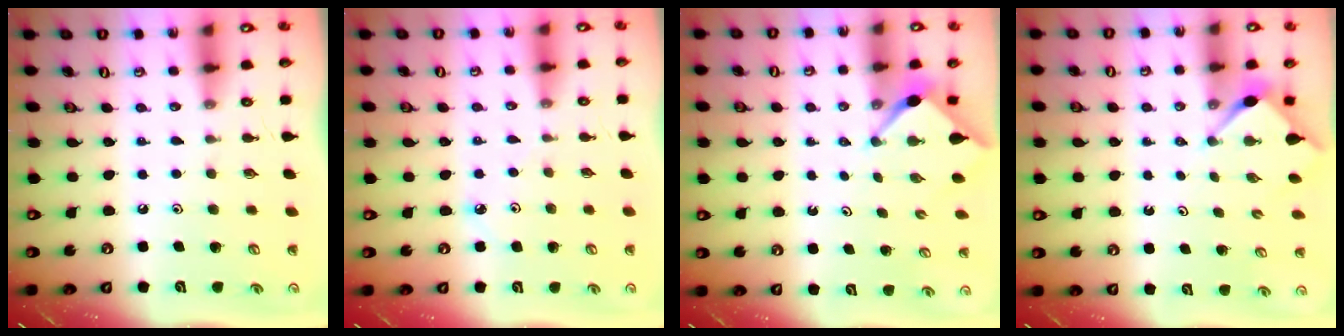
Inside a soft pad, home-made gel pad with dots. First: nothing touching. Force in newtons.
{"total": 2.9, "press": 2.9, "slide": 0.3}
{"total": 2.5, "press": 2.5, "slide": 0.3}
{"total": 2.7, "press": 2.7, "slide": 0.3}